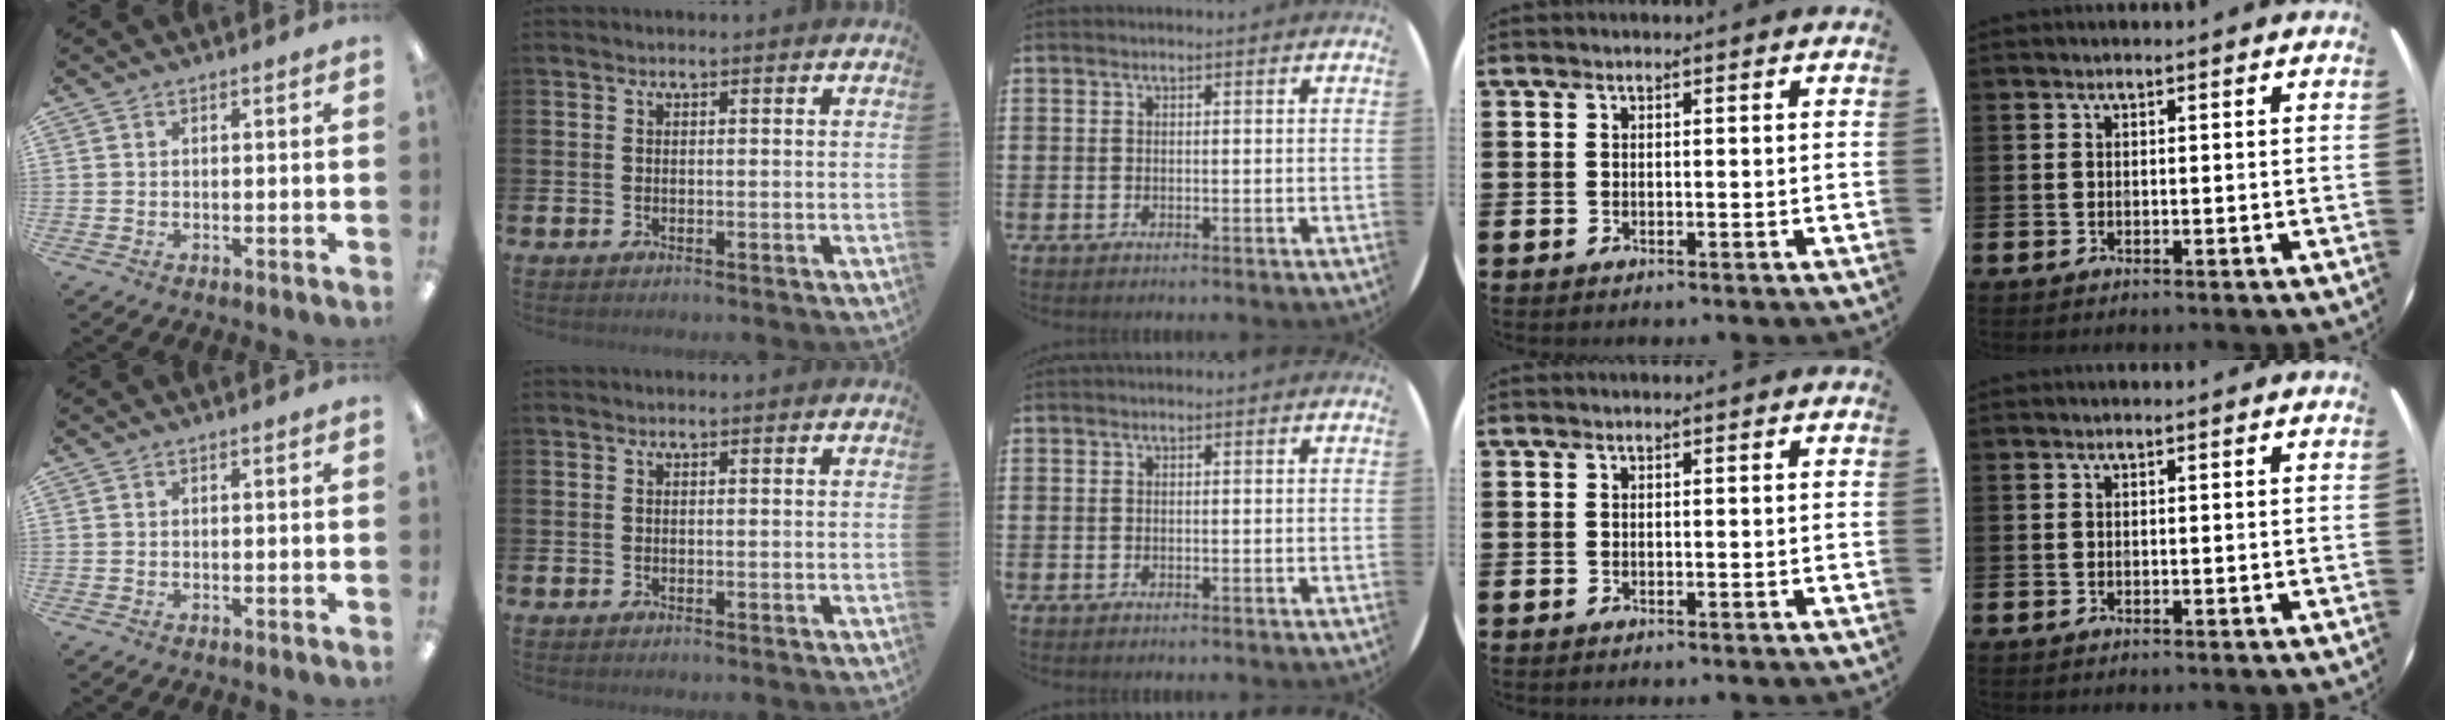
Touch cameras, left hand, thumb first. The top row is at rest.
{}